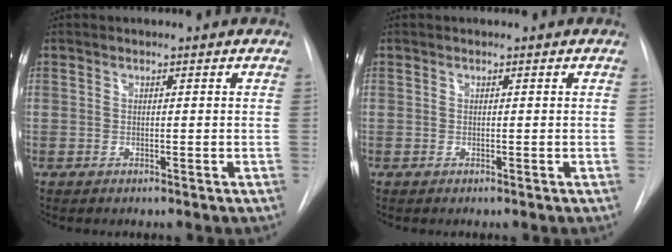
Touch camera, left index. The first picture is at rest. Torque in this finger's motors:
{"motor_torque": [-0.07, 0.07, 0.00, 0.00]}